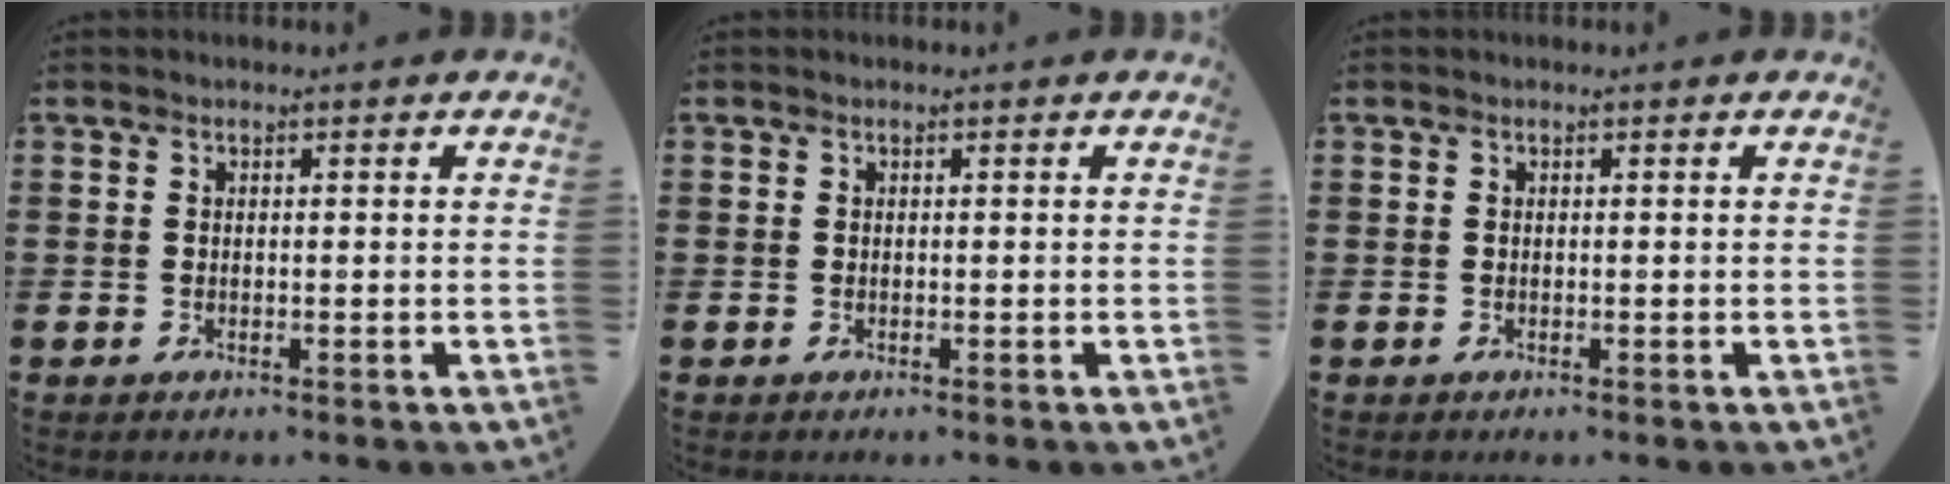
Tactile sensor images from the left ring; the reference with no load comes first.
{"total": 0.0}
{"total": 0.0}